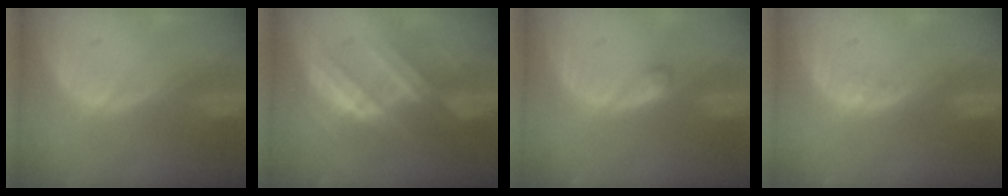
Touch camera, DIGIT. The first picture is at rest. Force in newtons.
{"total": 7.2, "press": 7.2, "slide": 0.8}
{"total": 1.2, "press": 1.2, "slide": 0.2}
{"total": 0.6, "press": 0.6, "slide": 0.1}